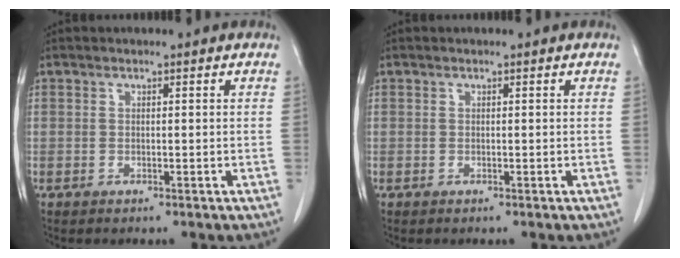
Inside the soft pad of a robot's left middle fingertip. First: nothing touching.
{"total": 0.0}